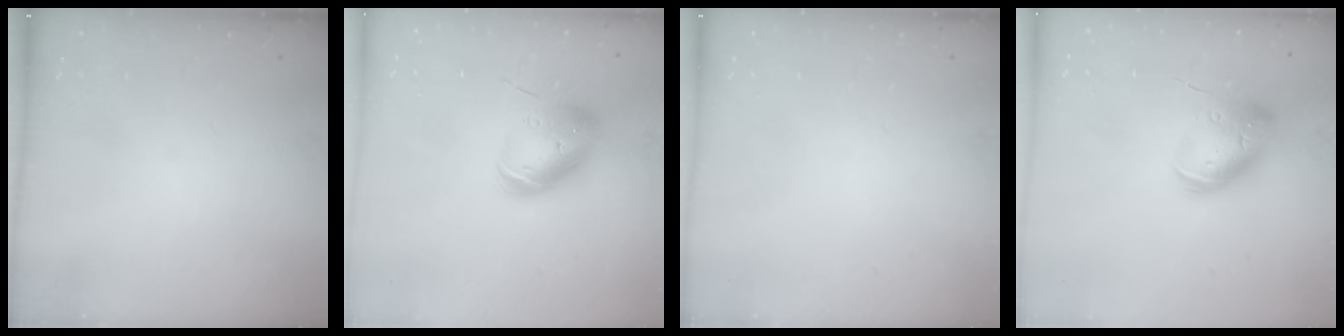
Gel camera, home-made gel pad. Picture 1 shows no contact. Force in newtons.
{"total": 12.9, "press": 12.8, "slide": 2.0}
{"total": 0.0}
{"total": 17.6, "press": 17.3, "slide": 2.9}